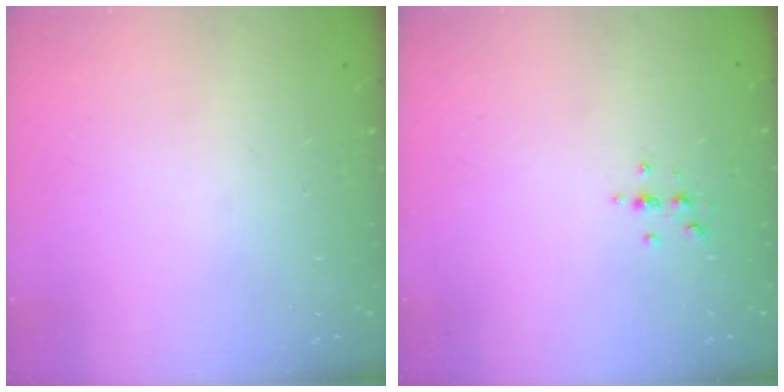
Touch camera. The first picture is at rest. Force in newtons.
{"total": 2.1, "press": 2.1, "slide": 0.2}